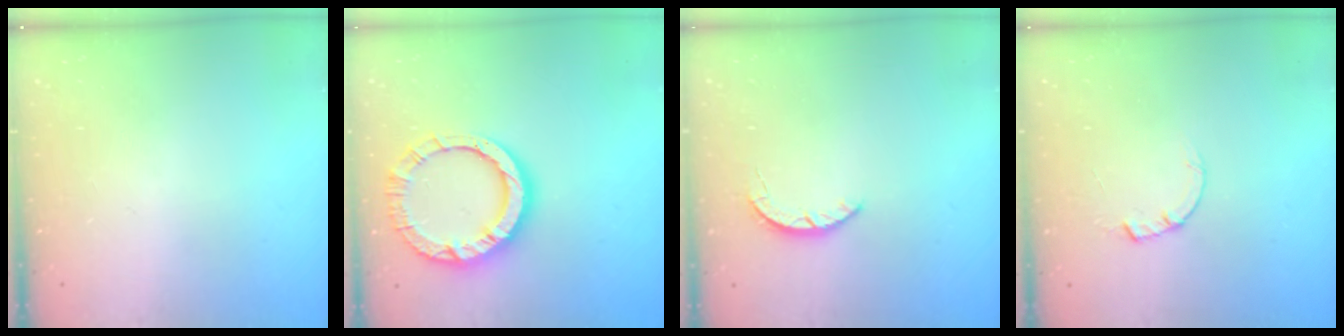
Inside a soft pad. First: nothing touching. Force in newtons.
{"total": 13.3, "press": 13.2, "slide": 1.4}
{"total": 2.2, "press": 2.2, "slide": 0.4}
{"total": 1.5, "press": 1.5, "slide": 0.3}